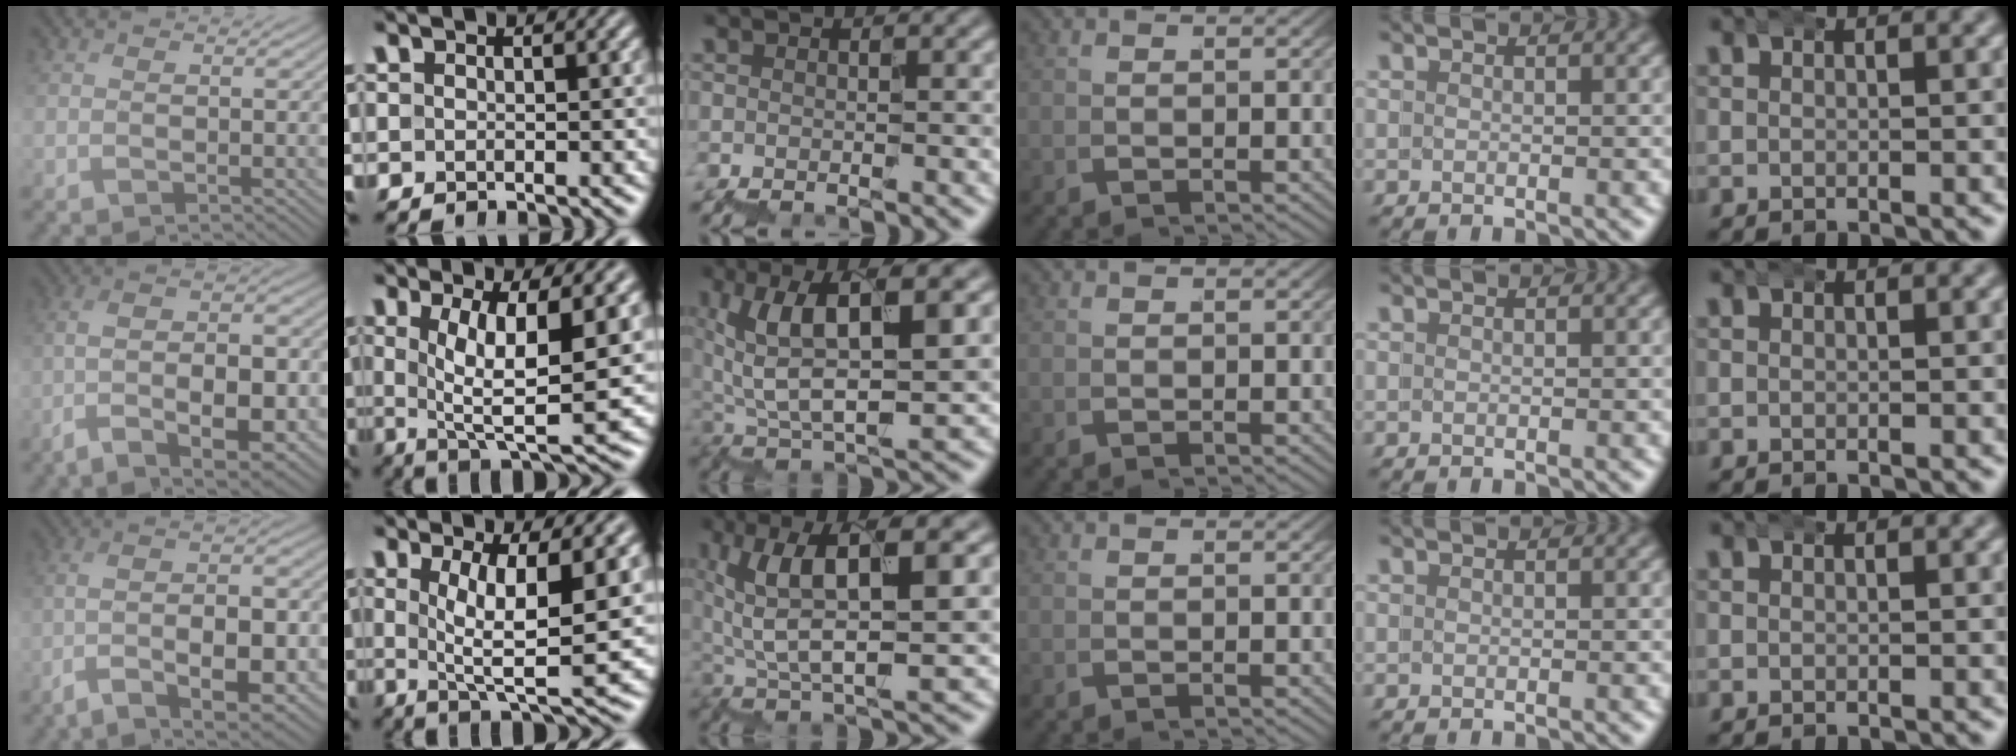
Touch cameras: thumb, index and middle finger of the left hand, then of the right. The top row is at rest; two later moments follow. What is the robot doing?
{"motion": "wrap", "object": "bubble wrap"}